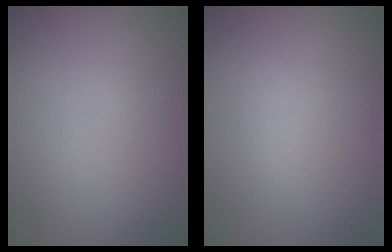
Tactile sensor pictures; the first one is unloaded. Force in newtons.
{"total": 0.9, "press": 0.9, "slide": 0.0}